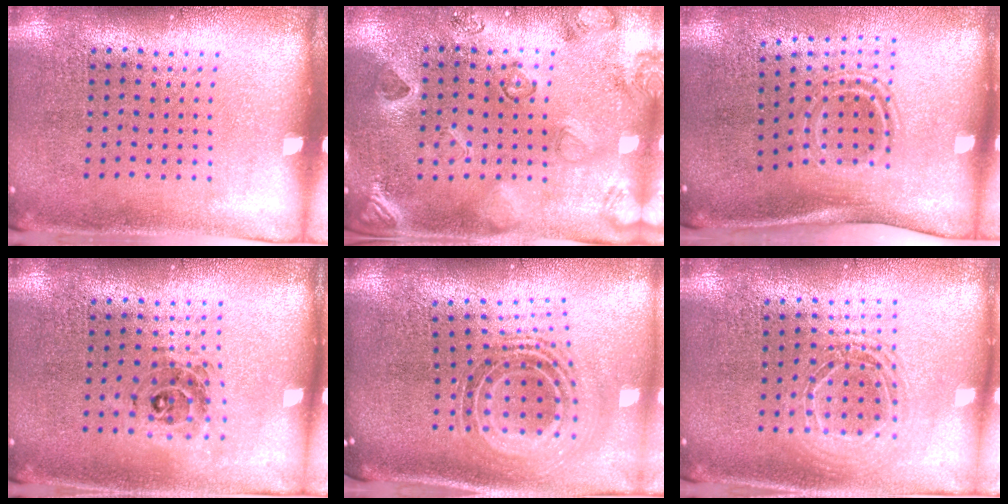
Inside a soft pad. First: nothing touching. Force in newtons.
{"total": 2.3, "press": 2.1, "slide": 1.0}
{"total": 1.7, "press": 1.0, "slide": 1.3}
{"total": 0.7, "press": 0.7, "slide": 0.1}
{"total": 1.6, "press": 1.2, "slide": 1.0}
{"total": 1.6, "press": 1.3, "slide": 0.9}